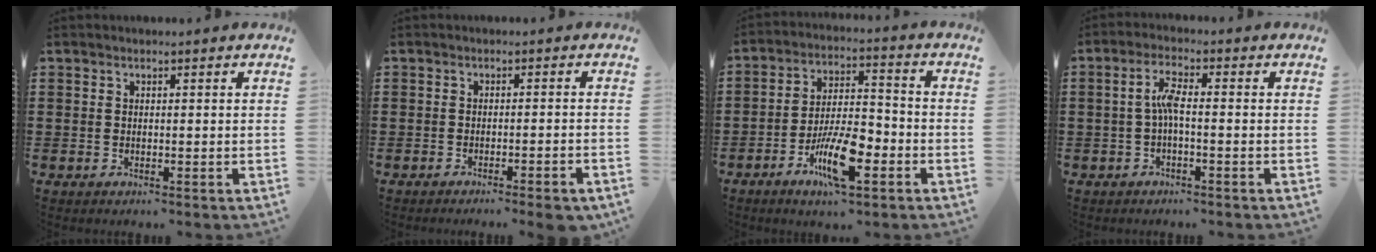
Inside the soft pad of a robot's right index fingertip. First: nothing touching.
{"total": 2.2, "force": [-1.9, -0.2, 1.0], "torque": [-0.017, 0.000, -0.037]}
{"total": 10.4, "force": [-4.9, 3.5, 8.5], "torque": [-0.172, 0.004, -0.089]}
{"total": 3.7, "force": [-0.6, 0.8, 3.6], "torque": [-0.075, 0.003, -0.015]}